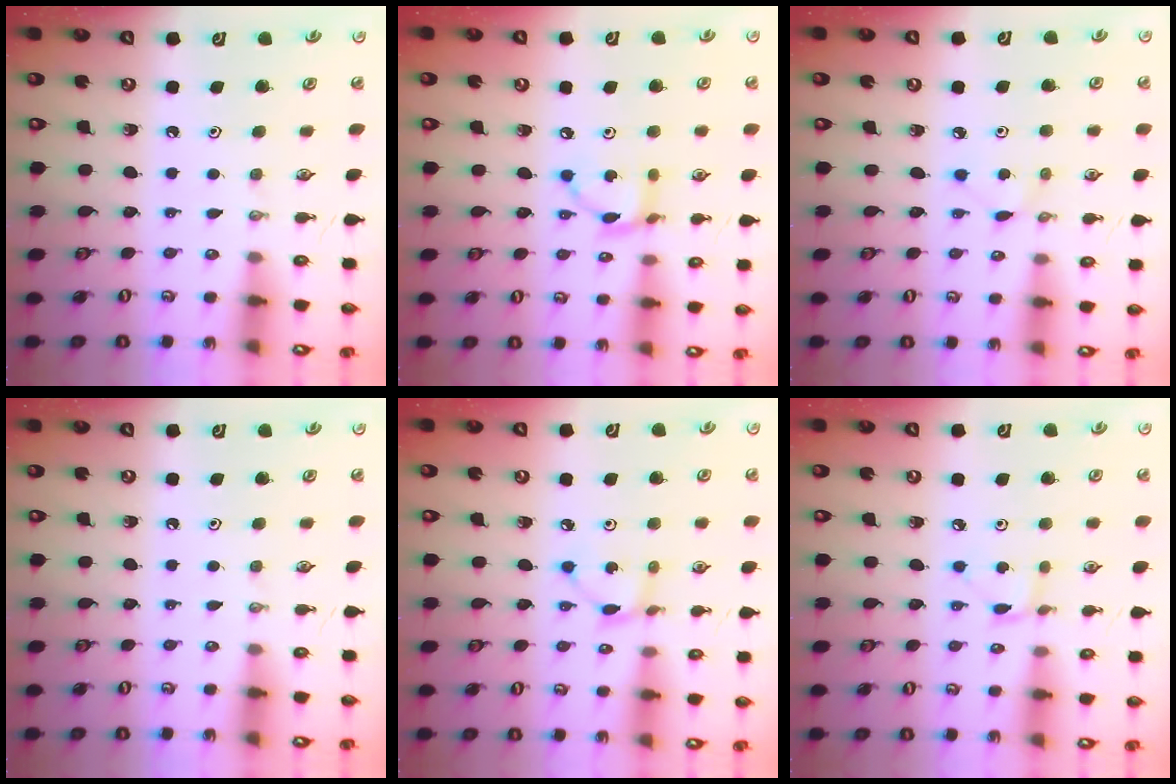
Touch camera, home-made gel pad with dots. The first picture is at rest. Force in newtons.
{"total": 7.1, "press": 7.1, "slide": 0.1}
{"total": 2.5, "press": 2.5, "slide": 0.3}
{"total": 0.0}
{"total": 2.8, "press": 2.8, "slide": 0.1}
{"total": 2.6, "press": 2.6, "slide": 0.1}